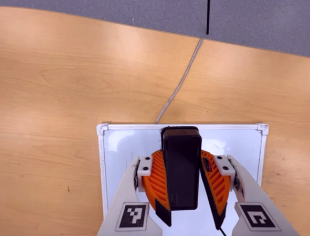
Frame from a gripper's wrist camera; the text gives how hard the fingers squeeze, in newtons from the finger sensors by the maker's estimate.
{"total": 9.8, "left": 9.2, "right": 10.3}